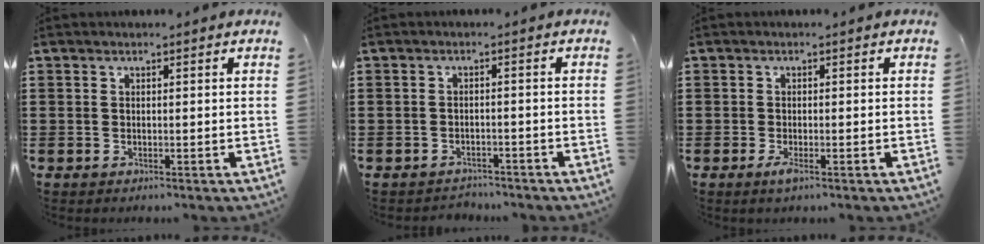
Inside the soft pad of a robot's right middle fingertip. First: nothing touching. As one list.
[{"total": 2.0, "force": [-1.9, 0.4, -0.2], "torque": [-0.004, 0.002, -0.044]}, {"total": 1.7, "force": [-0.7, 0.4, 1.5], "torque": [-0.034, -0.005, -0.014]}]